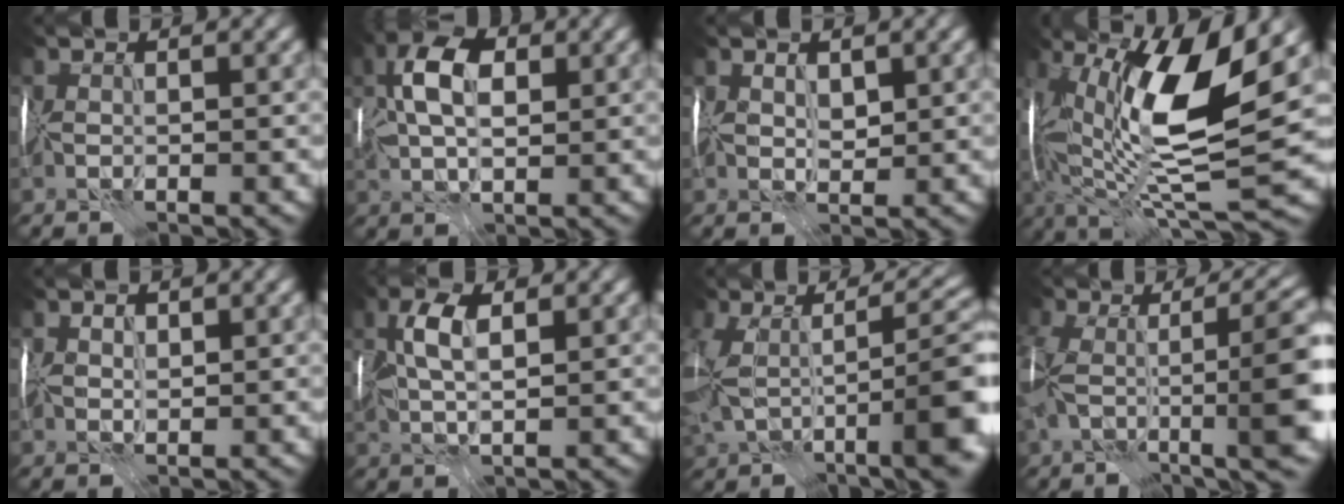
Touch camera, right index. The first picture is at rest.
{"total": 6.6, "force": [1.8, 3.7, 5.1], "torque": [-0.115, 0.024, 0.023]}
{"total": 1.3, "force": [0.7, 0.8, 0.8], "torque": [-0.020, 0.007, 0.016]}
{"total": 14.0, "force": [2.5, 4.6, 12.9], "torque": [-0.251, 0.001, 0.050]}
{"total": 1.0, "force": [0.6, 0.7, 0.5], "torque": [-0.011, 0.008, 0.013]}
{"total": 4.1, "force": [1.4, 1.5, 3.5], "torque": [-0.076, 0.016, 0.028]}
{"total": 10.9, "force": [-1.1, 5.0, 9.6], "torque": [-0.172, -0.002, -0.015]}
{"total": 11.4, "force": [-0.6, 4.0, 10.6], "torque": [-0.177, 0.006, -0.006]}